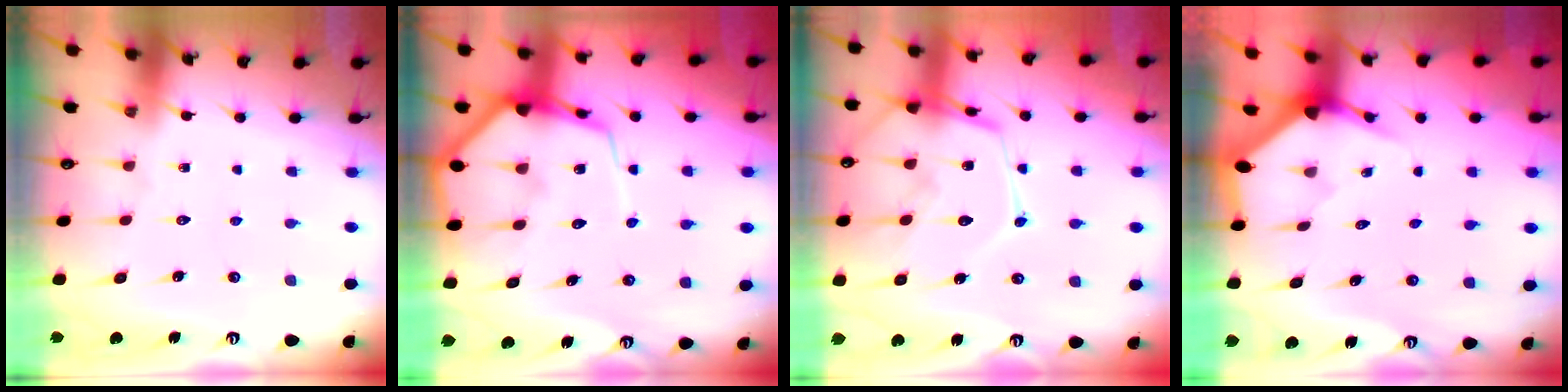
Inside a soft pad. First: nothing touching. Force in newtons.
{"total": 12.7, "press": 12.7, "slide": 1.3}
{"total": 15.3, "press": 15.2, "slide": 1.4}
{"total": 3.2, "press": 3.2, "slide": 0.2}